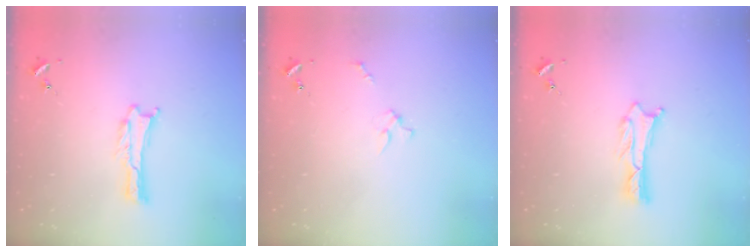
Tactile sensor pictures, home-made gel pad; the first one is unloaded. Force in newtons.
{"total": 2.3, "press": 2.2, "slide": 0.3}
{"total": 1.1, "press": 1.1, "slide": 0.2}